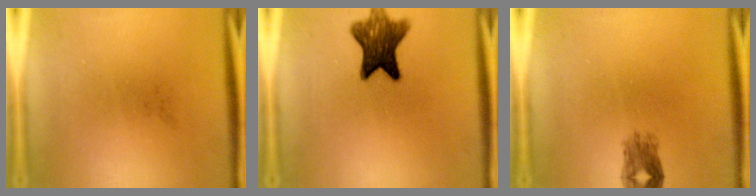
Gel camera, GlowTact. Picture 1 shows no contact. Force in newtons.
{"total": 9.2}
{"total": 2.5}